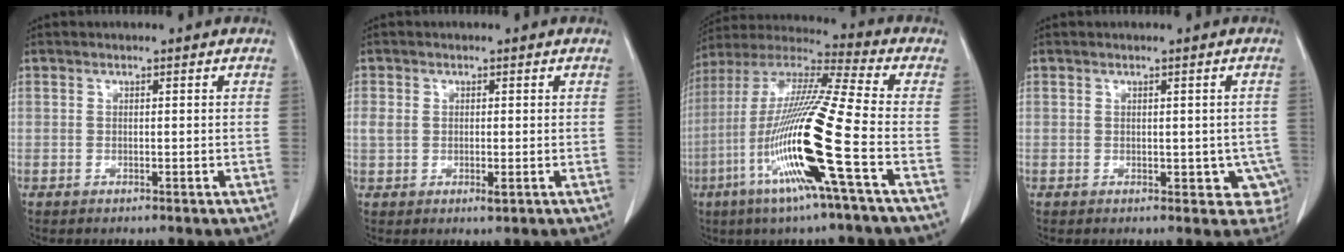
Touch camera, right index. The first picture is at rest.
{"total": 3.0, "force": [-0.2, 1.7, 2.4], "torque": [-0.049, 0.000, 0.003]}
{"total": 19.7, "force": [-6.5, -0.9, 18.6], "torque": [-0.388, -0.024, -0.138]}
{"total": 4.7, "force": [-0.6, 3.0, 3.6], "torque": [-0.011, 0.005, -0.001]}